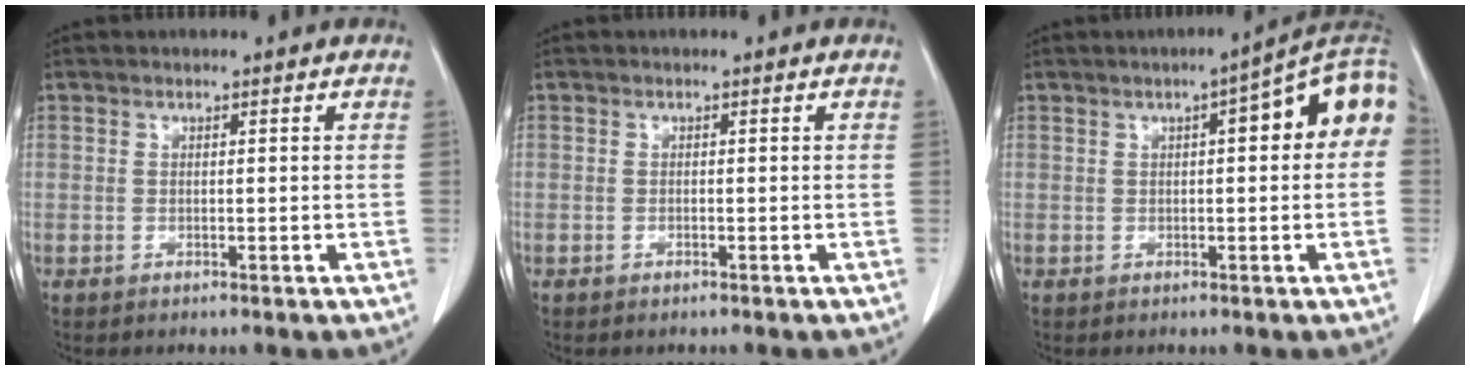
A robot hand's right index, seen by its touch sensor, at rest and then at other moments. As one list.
[{"total": 0.0}, {"total": 9.6, "force": [2.0, 1.6, 9.3], "torque": [-0.120, 0.034, 0.017]}]